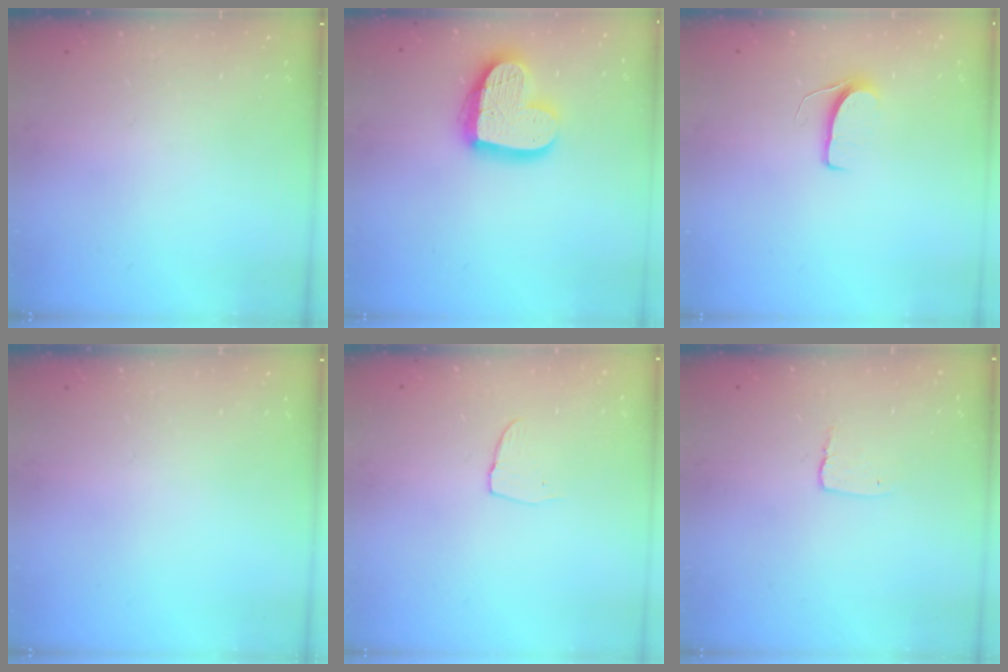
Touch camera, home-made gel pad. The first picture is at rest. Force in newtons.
{"total": 17.2, "press": 17.1, "slide": 1.5}
{"total": 6.2, "press": 6.2, "slide": 0.5}
{"total": 0.0}
{"total": 3.6, "press": 3.6, "slide": 0.3}
{"total": 3.8, "press": 3.8, "slide": 0.4}